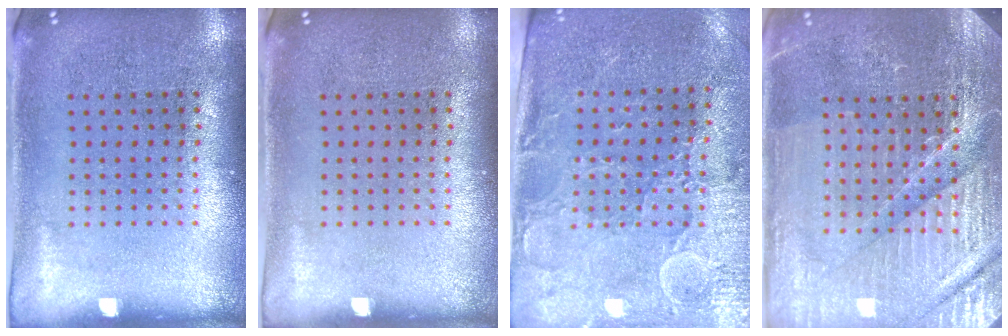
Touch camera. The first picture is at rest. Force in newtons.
{"total": 0.0}
{"total": 3.1, "press": 2.9, "slide": 1.2}
{"total": 4.8, "press": 4.6, "slide": 1.6}